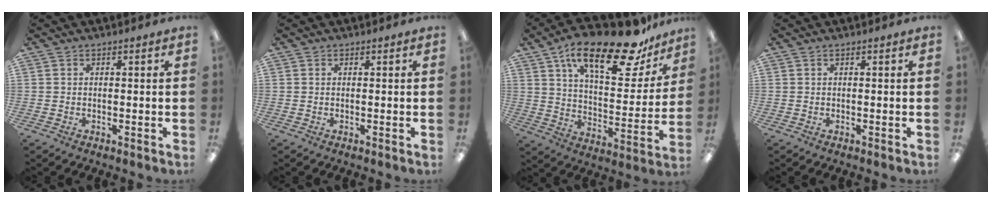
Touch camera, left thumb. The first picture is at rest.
{"total": 0.0}
{"total": 23.2, "force": [15.4, 8.6, 15.1], "torque": [-0.232, -0.088, 0.256]}
{"total": 0.0}